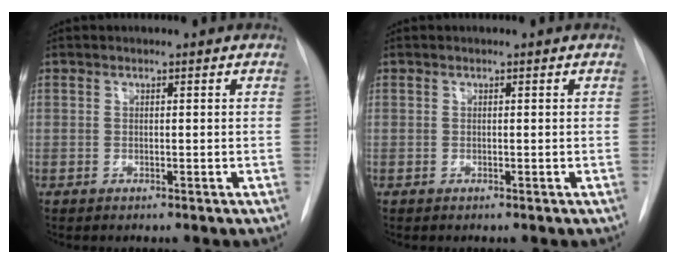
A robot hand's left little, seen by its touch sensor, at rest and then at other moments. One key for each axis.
{"total": 0.0}